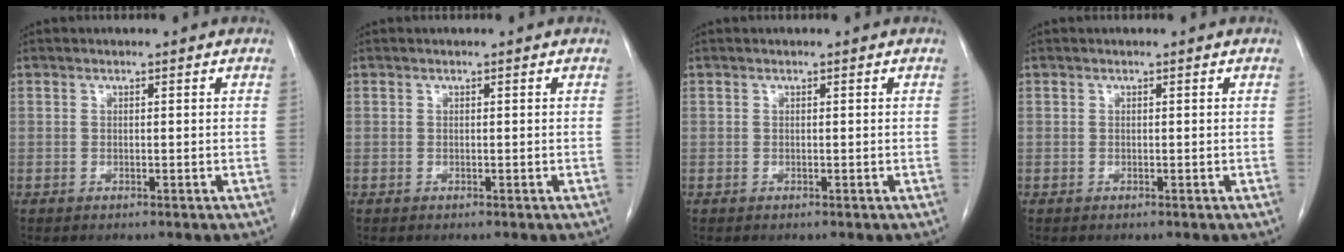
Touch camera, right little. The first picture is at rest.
{"total": 0.0}
{"total": 0.0}
{"total": 0.0}